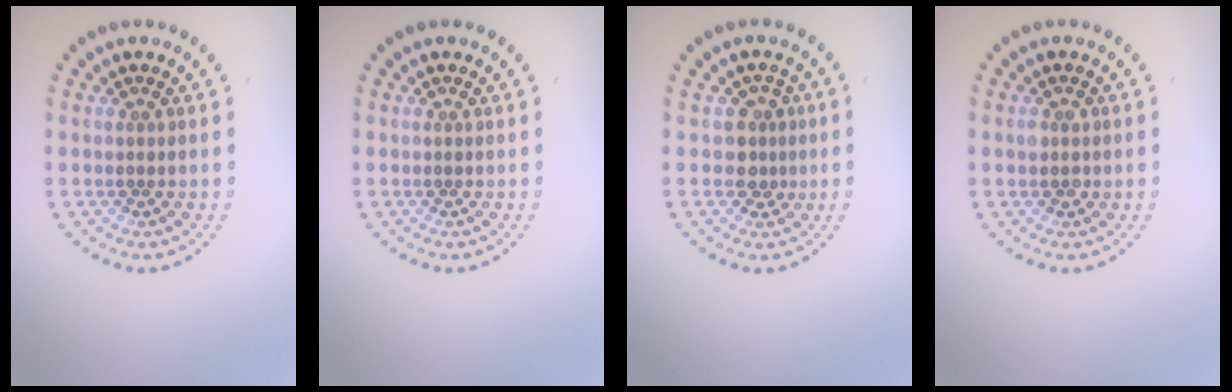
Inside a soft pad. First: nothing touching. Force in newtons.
{"total": 0.0}
{"total": 2.1, "press": 1.7, "slide": 1.2}
{"total": 1.2, "press": 1.1, "slide": 0.3}